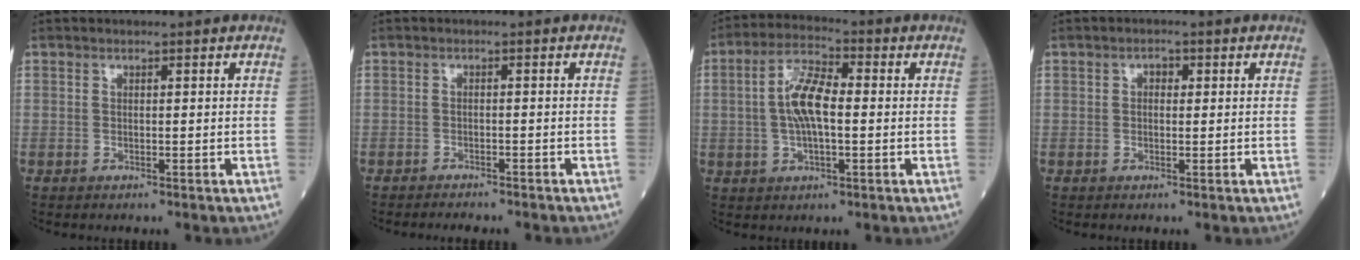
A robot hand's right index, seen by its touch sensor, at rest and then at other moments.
{"total": 3.4, "force": [-3.2, 0.5, 1.2], "torque": [-0.016, -0.005, -0.041]}
{"total": 8.0, "force": [0.2, 2.6, 7.6], "torque": [-0.156, 0.012, -0.001]}
{"total": 1.4, "force": [0.3, 0.9, 0.9], "torque": [-0.011, 0.007, 0.003]}